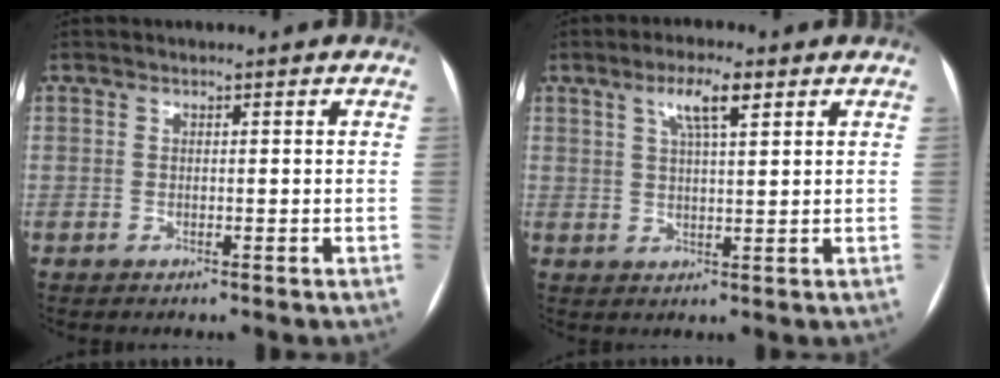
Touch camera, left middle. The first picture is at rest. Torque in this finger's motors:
{"motor_torque": [0.94, -0.64, 0.44, 0.12]}